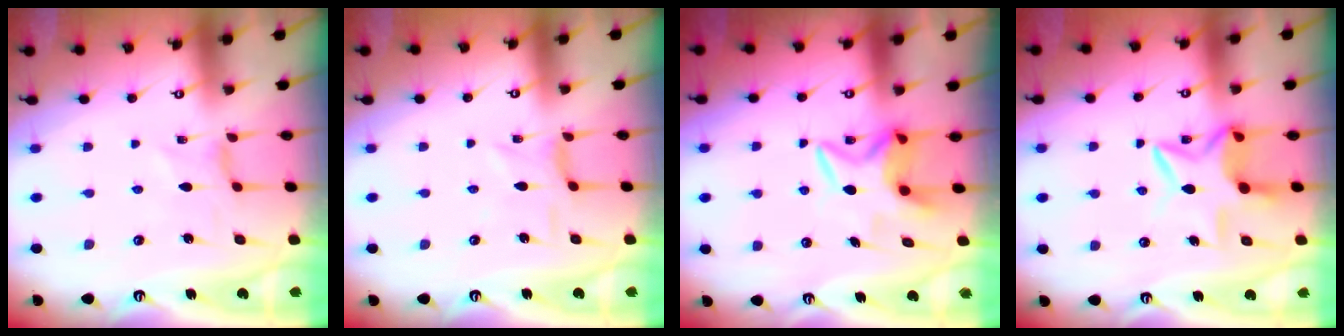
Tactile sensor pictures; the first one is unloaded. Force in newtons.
{"total": 1.8, "press": 1.7, "slide": 0.4}
{"total": 6.9, "press": 6.9, "slide": 0.3}
{"total": 11.1, "press": 11.0, "slide": 1.5}